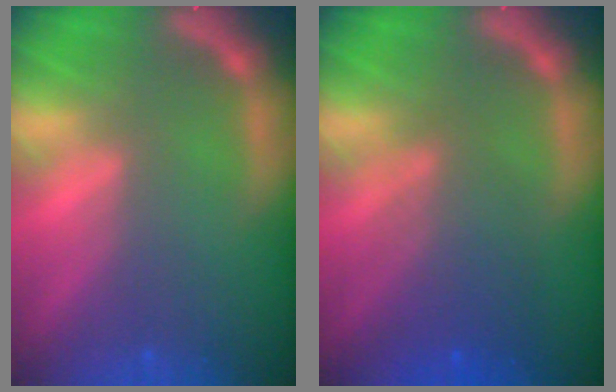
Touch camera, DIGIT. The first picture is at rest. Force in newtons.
{"total": 5.1}